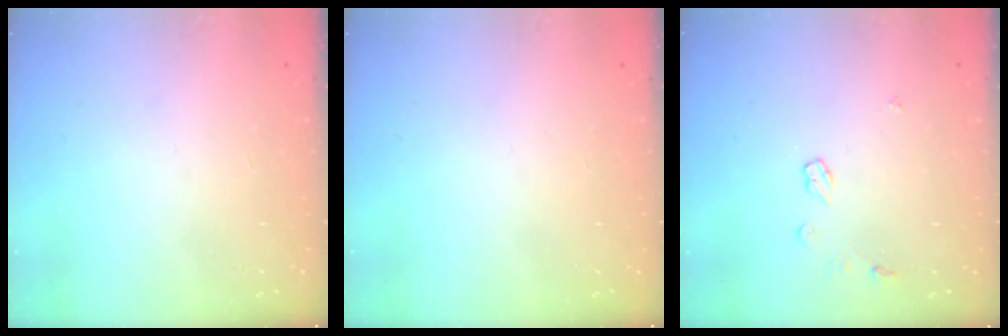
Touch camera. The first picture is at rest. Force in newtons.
{"total": 0.0}
{"total": 4.2, "press": 4.1, "slide": 0.5}